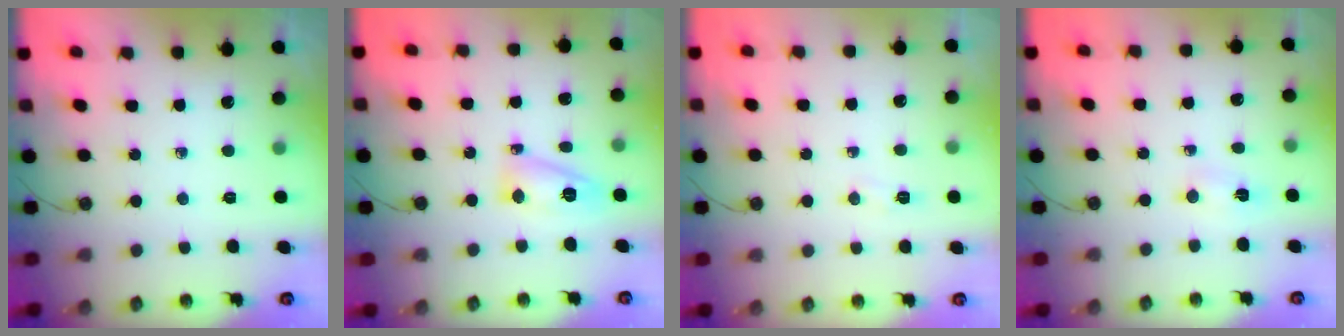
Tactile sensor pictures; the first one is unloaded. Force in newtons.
{"total": 9.0, "press": 9.0, "slide": 0.6}
{"total": 3.9, "press": 3.9, "slide": 0.6}
{"total": 2.0, "press": 1.5, "slide": 1.3}